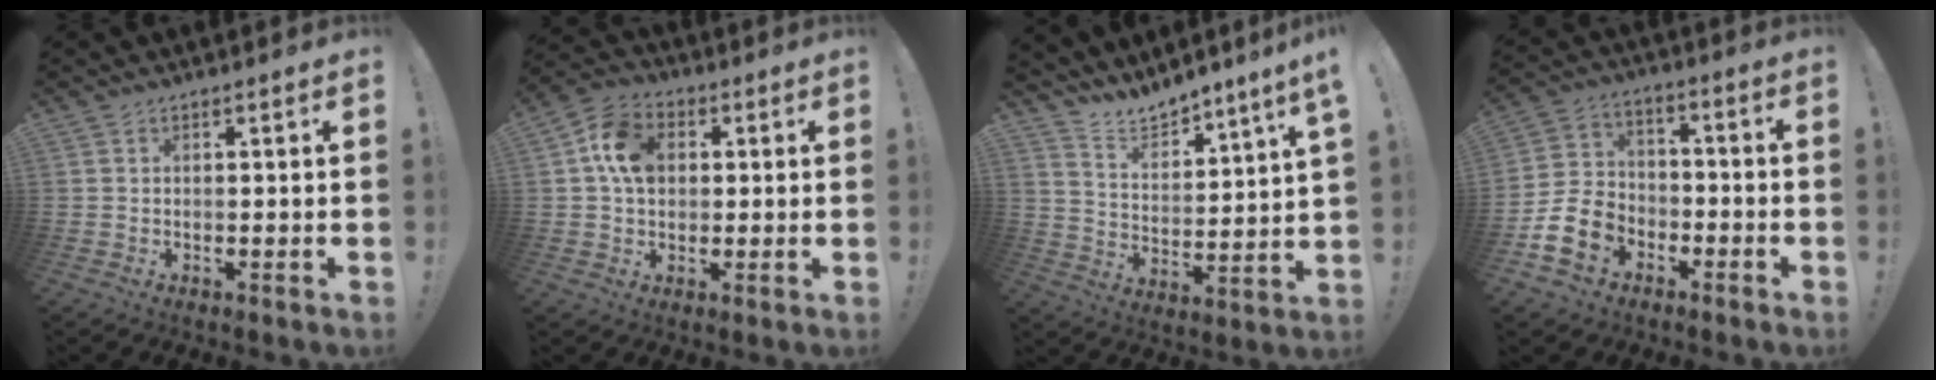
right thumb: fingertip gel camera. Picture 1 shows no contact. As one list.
[{"total": 11.4, "force": [2.5, 8.8, 6.9], "torque": [-0.119, 0.014, 0.051]}, {"total": 8.1, "force": [7.9, 0.2, 1.4], "torque": [-0.037, -0.077, 0.142]}, {"total": 13.3, "force": [-6.3, 9.7, 6.7], "torque": [-0.129, 0.038, -0.112]}]